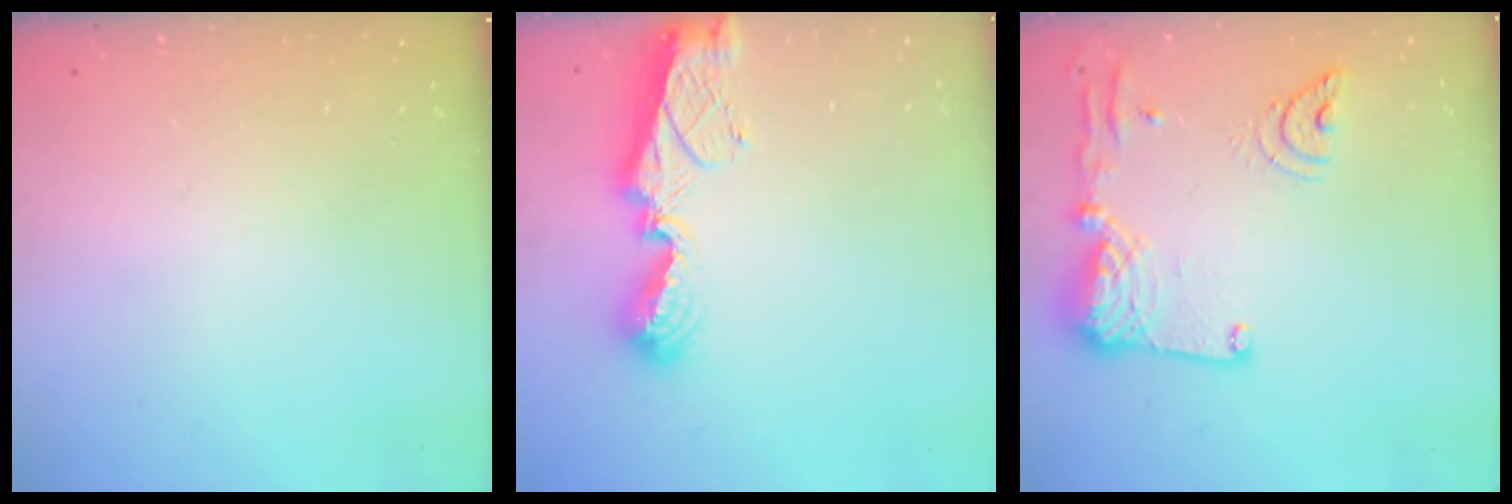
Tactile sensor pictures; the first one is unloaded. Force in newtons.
{"total": 10.2, "press": 10.1, "slide": 1.1}
{"total": 17.2, "press": 17.1, "slide": 2.2}